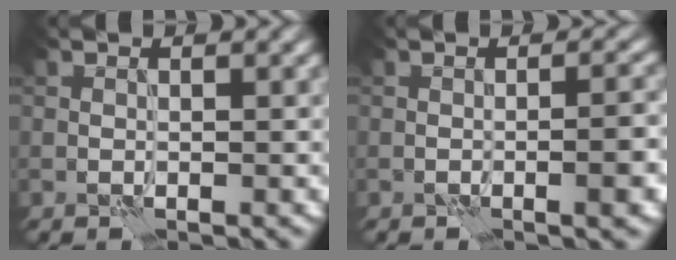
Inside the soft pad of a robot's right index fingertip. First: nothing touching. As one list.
[{"total": 3.6, "force": [-0.9, 1.0, 3.3], "torque": [-0.037, 0.004, -0.013]}]